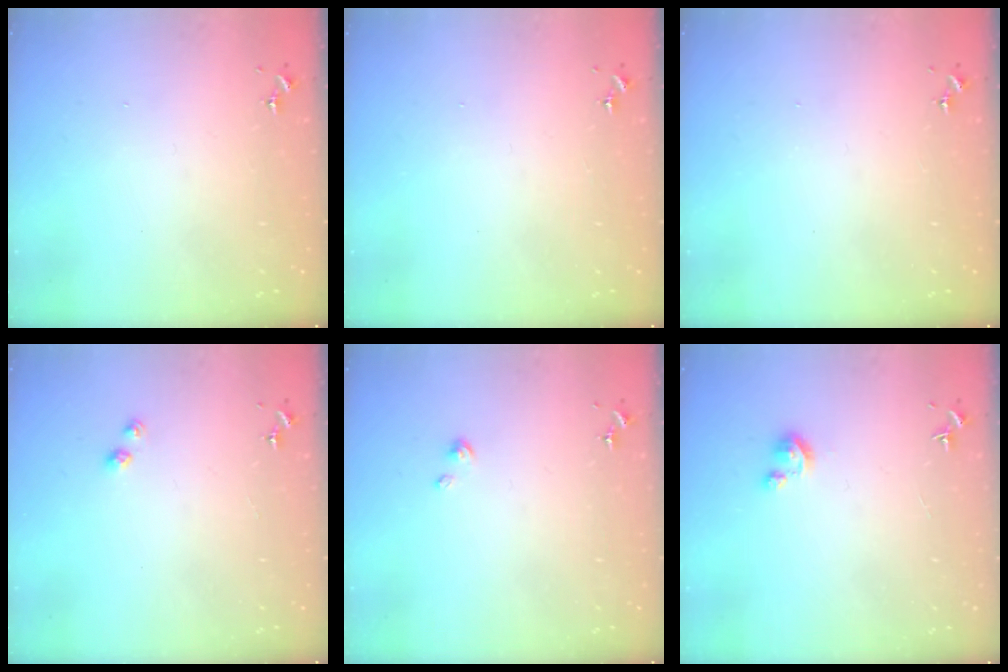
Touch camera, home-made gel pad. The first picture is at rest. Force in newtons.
{"total": 0.0}
{"total": 0.0}
{"total": 2.6, "press": 2.6, "slide": 0.3}
{"total": 2.9, "press": 2.9, "slide": 0.2}
{"total": 4.5, "press": 4.5, "slide": 0.4}